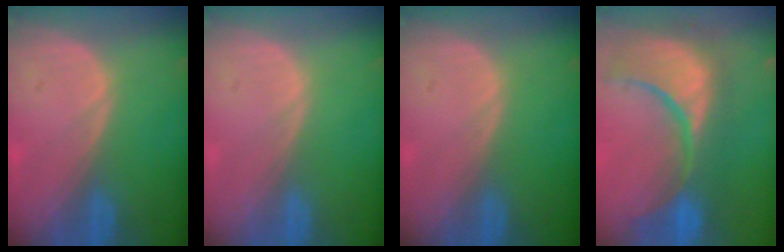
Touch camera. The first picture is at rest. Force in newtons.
{"total": 0.0}
{"total": 0.0}
{"total": 14.3, "press": 12.0, "slide": 7.8}